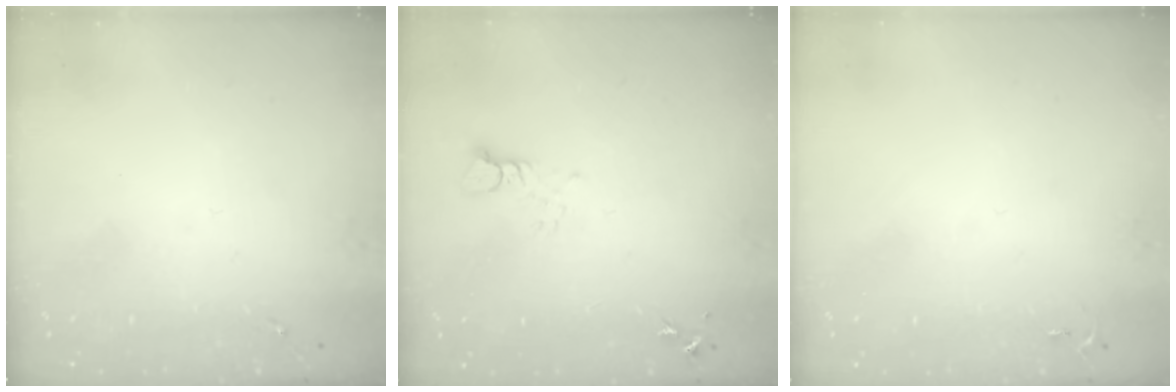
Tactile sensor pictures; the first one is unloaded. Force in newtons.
{"total": 3.1, "press": 3.1, "slide": 0.4}
{"total": 2.6, "press": 2.6, "slide": 0.4}